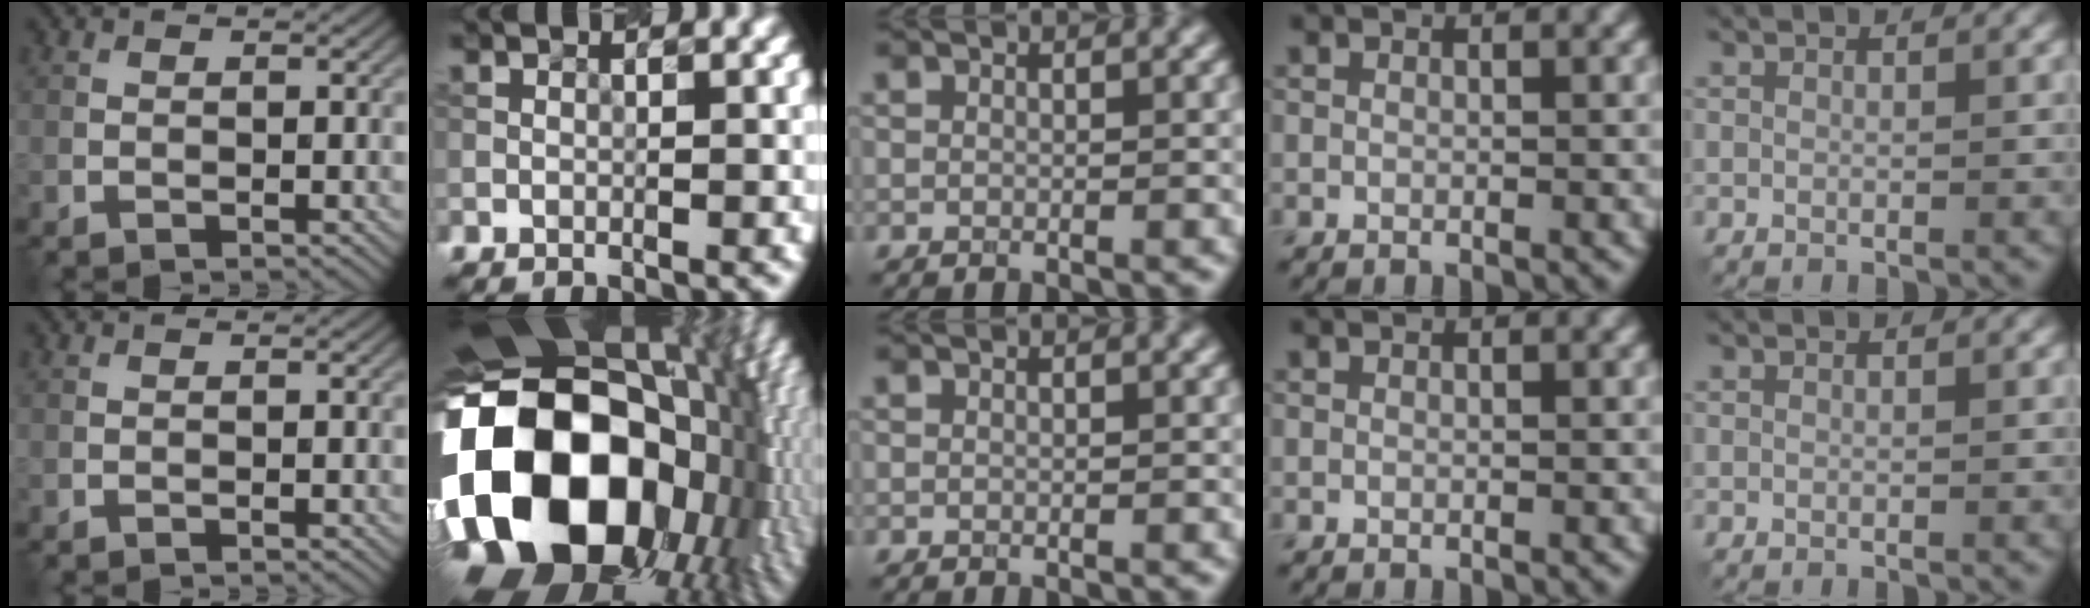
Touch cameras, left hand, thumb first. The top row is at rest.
{"index": {"total": 23.0, "force": [-3.0, 16.5, 15.8], "torque": [-0.329, -0.038, -0.039]}}